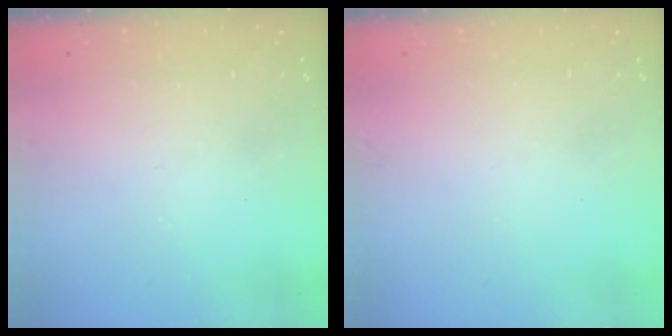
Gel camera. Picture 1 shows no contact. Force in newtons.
{"total": 0.0}